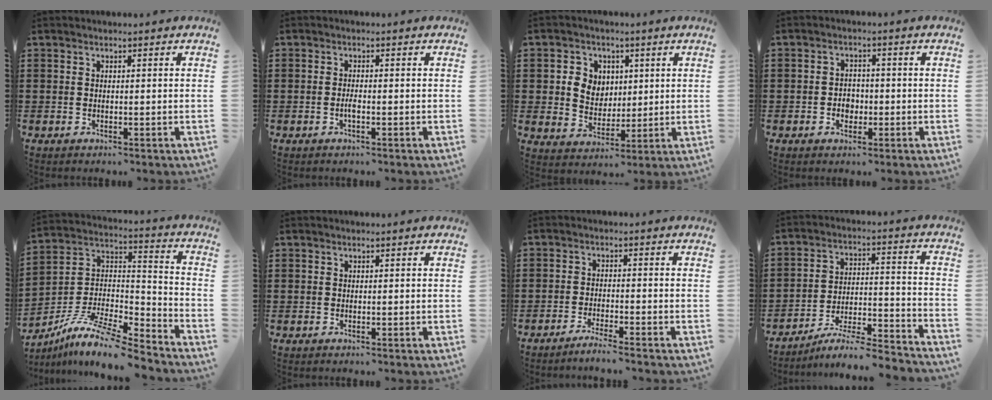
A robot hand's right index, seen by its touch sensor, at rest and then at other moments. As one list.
[{"total": 1.5, "force": [-0.6, 0.3, 1.3], "torque": [-0.033, -0.003, -0.013]}, {"total": 5.8, "force": [1.4, 5.3, 1.9], "torque": [-0.053, 0.015, 0.023]}, {"total": 2.5, "force": [-0.8, 1.9, 1.4], "torque": [-0.023, 0.000, -0.019]}, {"total": 10.4, "force": [-8.5, 1.9, 5.5], "torque": [-0.115, 0.009, -0.175]}, {"total": 0.0}, {"total": 2.4, "force": [-2.3, -0.4, 0.6], "torque": [-0.011, 0.002, -0.046]}, {"total": 6.4, "force": [-5.9, 0.3, 2.6], "torque": [-0.036, -0.003, -0.115]}]